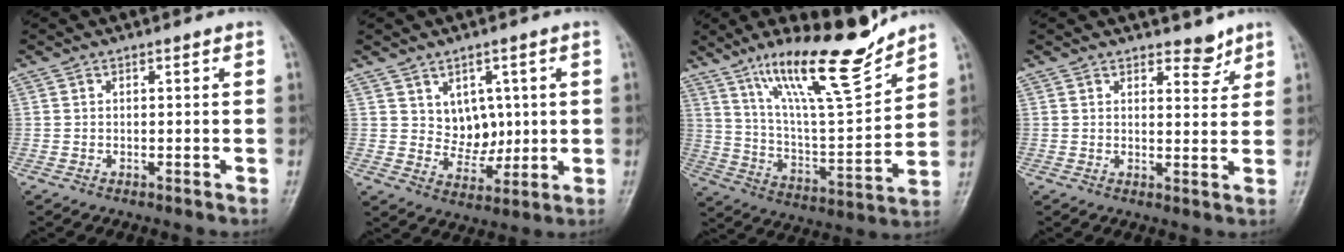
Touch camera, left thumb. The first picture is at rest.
{"total": 7.2, "force": [1.9, 5.7, 3.9], "torque": [-0.023, -0.016, 0.041]}
{"total": 19.1, "force": [14.0, 3.8, 12.4], "torque": [-0.176, -0.082, 0.247]}
{"total": 3.8, "force": [2.9, 1.8, 1.6], "torque": [-0.001, -0.020, 0.041]}